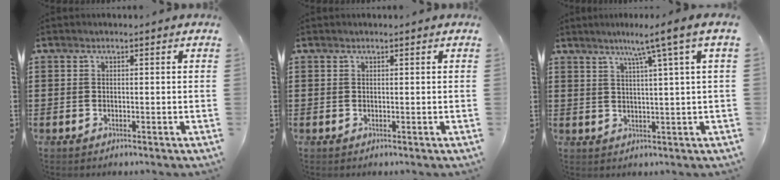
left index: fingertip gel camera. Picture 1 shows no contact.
{"total": 0.0}
{"total": 5.8, "force": [3.1, -1.1, 4.7], "torque": [-0.099, -0.005, 0.047]}